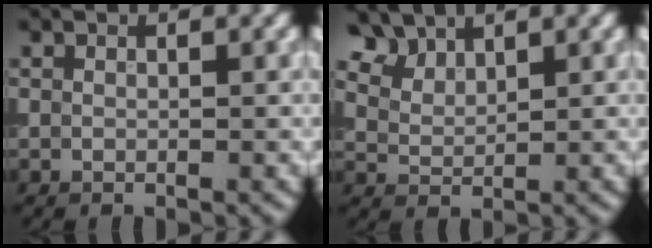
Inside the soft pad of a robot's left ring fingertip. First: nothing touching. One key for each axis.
{"total": 4.0, "fx": 3.3, "fy": 1.8, "fz": 1.3, "tx": -0.044, "ty": -0.002, "tz": 0.079}